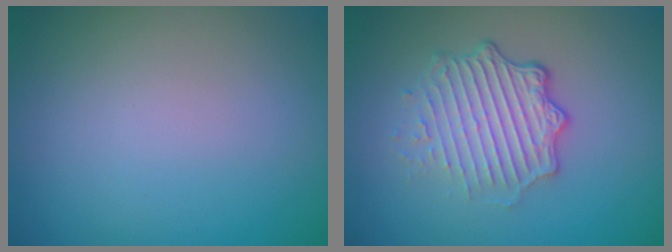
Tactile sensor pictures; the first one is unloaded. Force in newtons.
{"total": 4.9, "press": 3.5, "slide": 3.4}